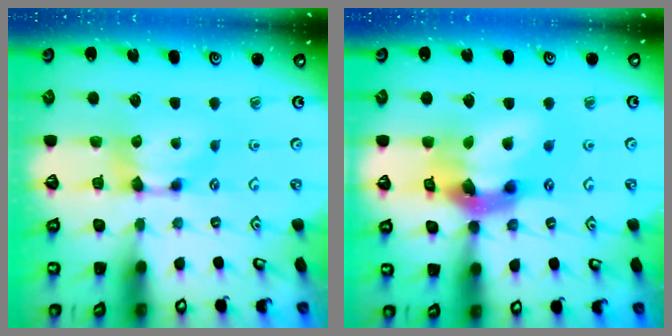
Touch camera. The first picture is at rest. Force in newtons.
{"total": 10.3, "press": 9.8, "slide": 3.1}